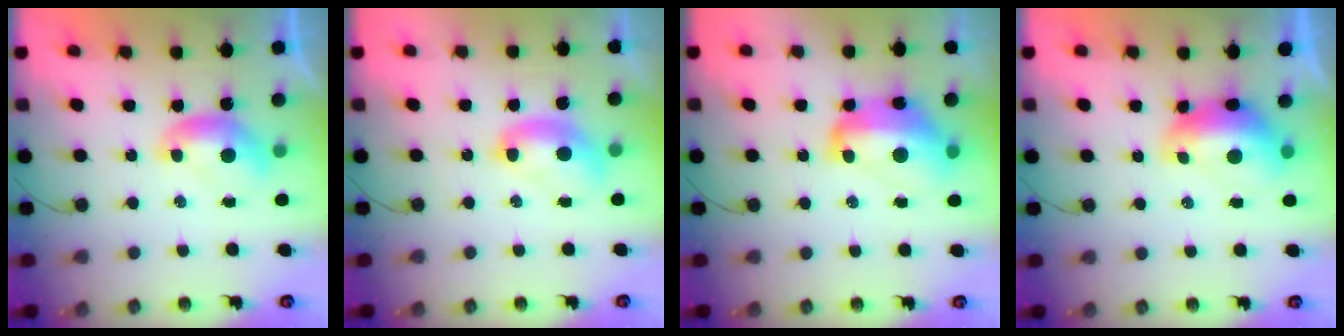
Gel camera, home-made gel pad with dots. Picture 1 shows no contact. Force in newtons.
{"total": 2.5, "press": 2.5, "slide": 0.1}
{"total": 10.2, "press": 10.1, "slide": 1.2}
{"total": 2.8, "press": 2.7, "slide": 0.7}